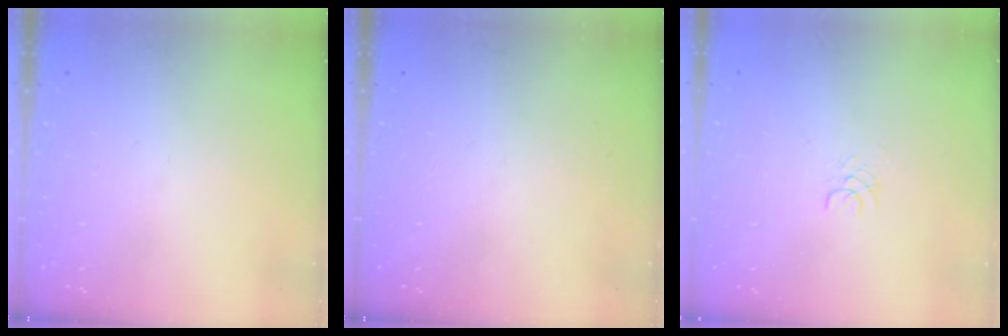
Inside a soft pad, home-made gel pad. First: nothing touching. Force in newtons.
{"total": 0.0}
{"total": 1.3, "press": 1.3, "slide": 0.1}